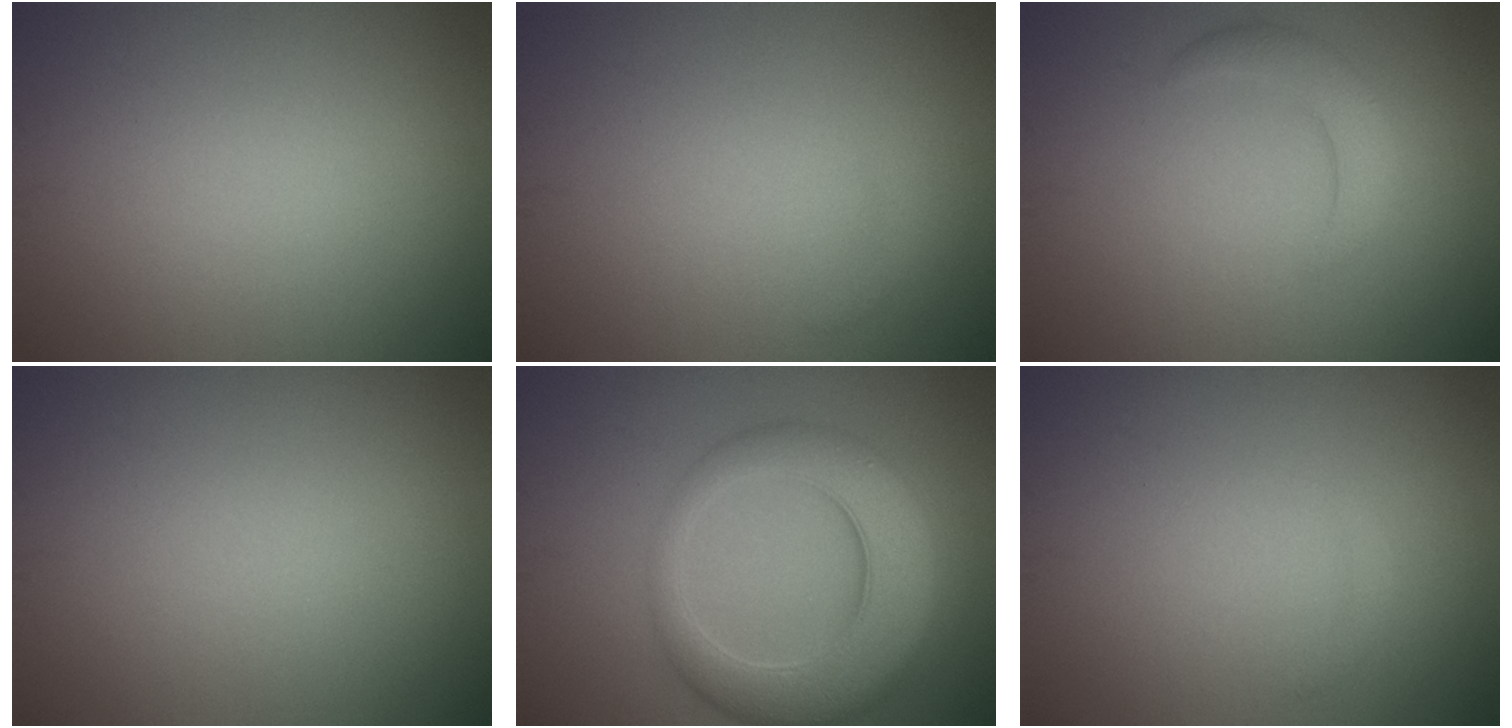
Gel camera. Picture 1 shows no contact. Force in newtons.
{"total": 0.5, "press": 0.5, "slide": 0.0}
{"total": 2.5, "press": 2.5, "slide": 0.2}
{"total": 0.0}
{"total": 7.8, "press": 7.8, "slide": 0.4}
{"total": 0.7, "press": 0.7, "slide": 0.0}